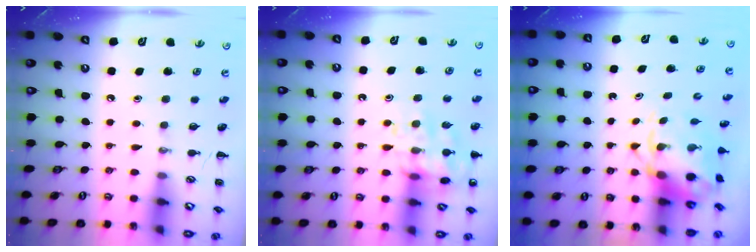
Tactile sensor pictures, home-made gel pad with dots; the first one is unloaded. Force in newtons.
{"total": 14.5, "press": 14.4, "slide": 2.0}
{"total": 4.5, "press": 4.4, "slide": 0.8}